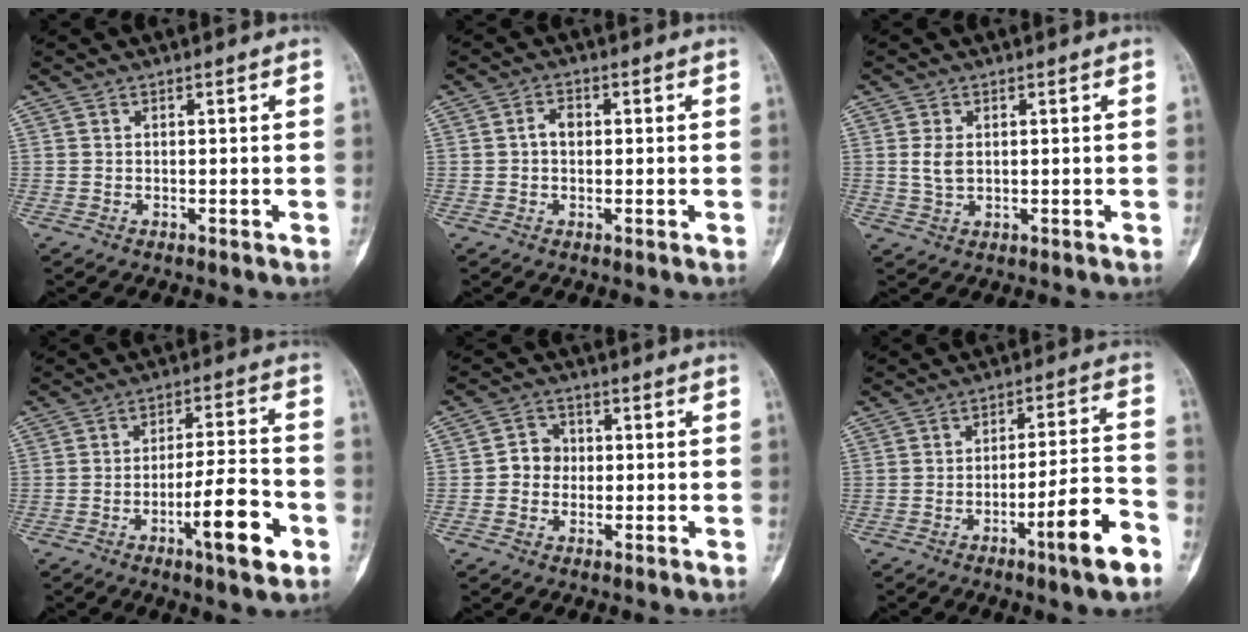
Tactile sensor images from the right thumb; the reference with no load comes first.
{"total": 2.5, "force": [0.0, 1.8, 1.8], "torque": [-0.025, 0.009, -0.004]}
{"total": 3.1, "force": [0.4, 1.9, 2.4], "torque": [-0.048, -0.001, 0.010]}
{"total": 11.3, "force": [-4.8, 2.5, 9.9], "torque": [-0.150, 0.027, -0.075]}
{"total": 4.2, "force": [-0.4, 3.8, 1.7], "torque": [-0.005, 0.012, -0.016]}
{"total": 10.8, "force": [-5.9, 1.0, 9.0], "torque": [-0.134, 0.036, -0.089]}